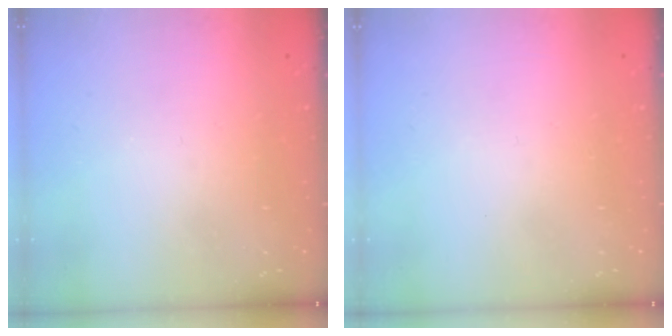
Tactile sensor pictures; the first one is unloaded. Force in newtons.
{"total": 1.6, "press": 1.6, "slide": 0.1}